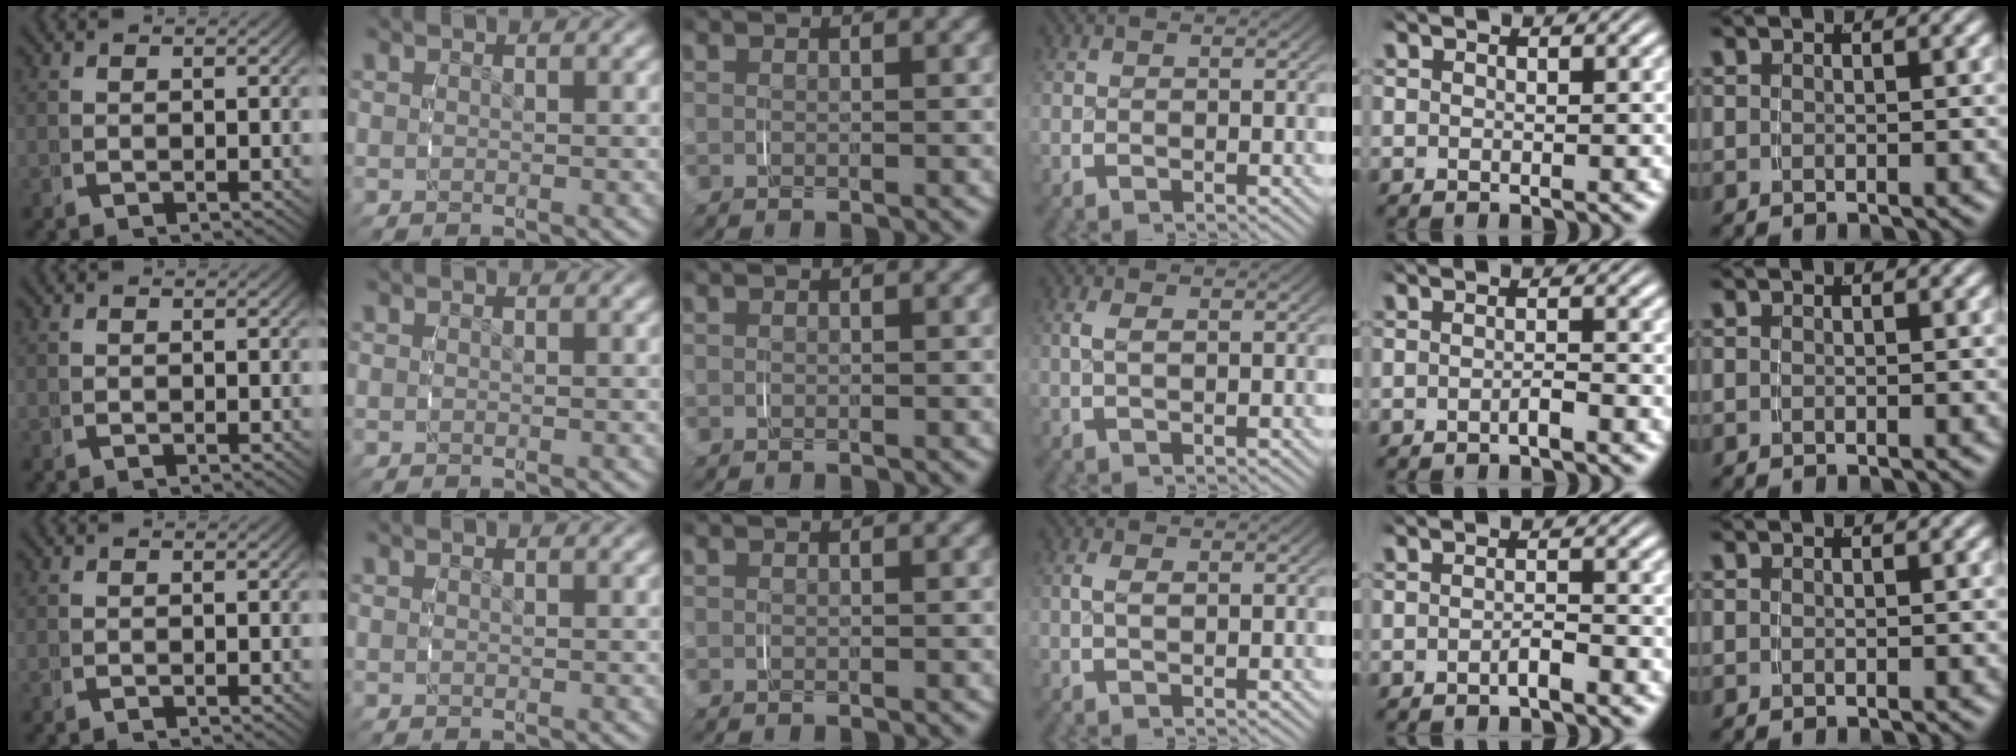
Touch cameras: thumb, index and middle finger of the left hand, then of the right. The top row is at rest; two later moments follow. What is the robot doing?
{"motion": "grasp_and_lifting", "object": "toothpaste"}